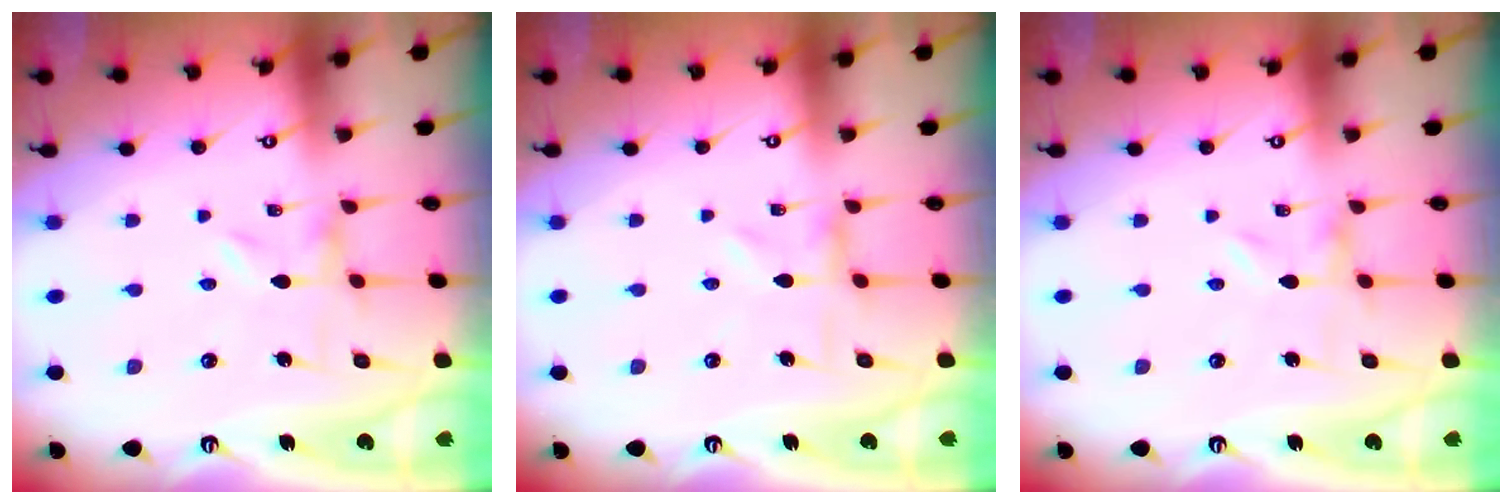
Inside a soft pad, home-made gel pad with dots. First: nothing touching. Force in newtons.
{"total": 1.8, "press": 1.8, "slide": 0.3}
{"total": 0.0}